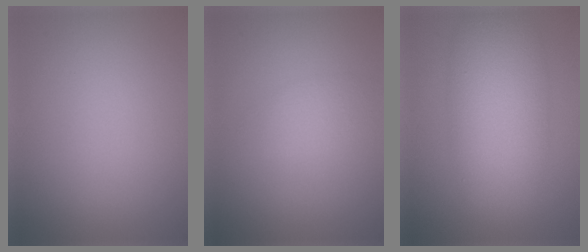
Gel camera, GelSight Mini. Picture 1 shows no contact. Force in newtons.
{"total": 2.3, "press": 2.3, "slide": 0.0}
{"total": 7.7, "press": 7.7, "slide": 0.2}